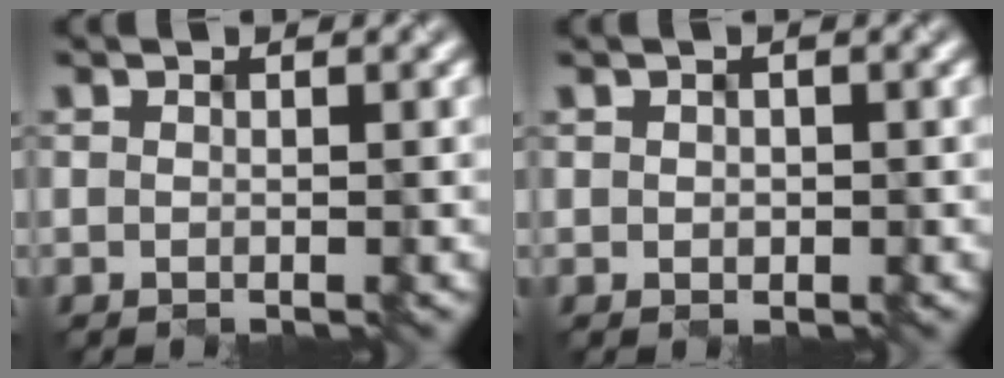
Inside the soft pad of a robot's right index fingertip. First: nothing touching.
{"total": 0.6, "force": [-0.2, 0.6, 0.1], "torque": [-0.001, -0.003, 0.008]}